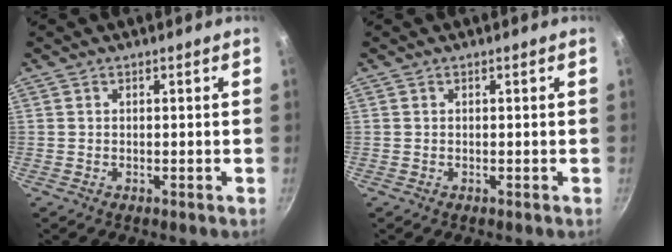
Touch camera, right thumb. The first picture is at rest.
{"total": 0.0}